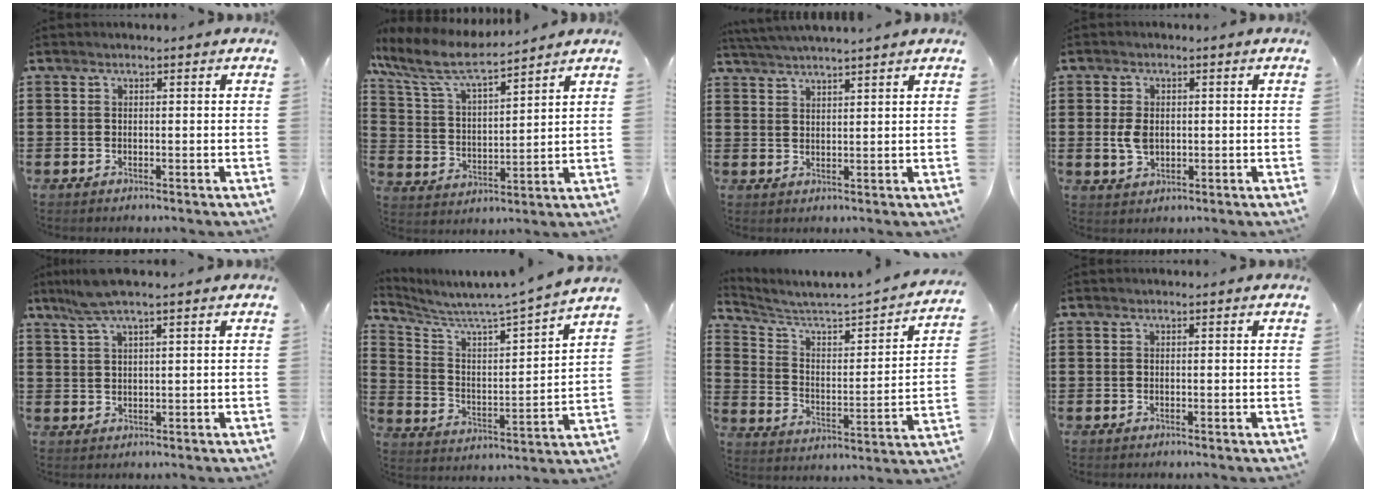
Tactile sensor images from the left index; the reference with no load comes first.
{"total": 8.1, "force": [6.8, 1.6, 4.1], "torque": [-0.109, -0.031, 0.116]}
{"total": 3.1, "force": [3.0, -0.7, 0.5], "torque": [-0.020, -0.009, 0.055]}
{"total": 3.7, "force": [0.0, 2.5, 2.7], "torque": [-0.070, 0.002, -0.004]}
{"total": 4.4, "force": [3.0, 0.3, 3.3], "torque": [-0.076, -0.002, 0.052]}
{"total": 5.0, "force": [4.7, -0.7, 1.5], "torque": [-0.056, -0.054, 0.067]}
{"total": 2.9, "force": [2.2, 0.7, 1.6], "torque": [-0.052, -0.031, 0.023]}
{"total": 0.0}